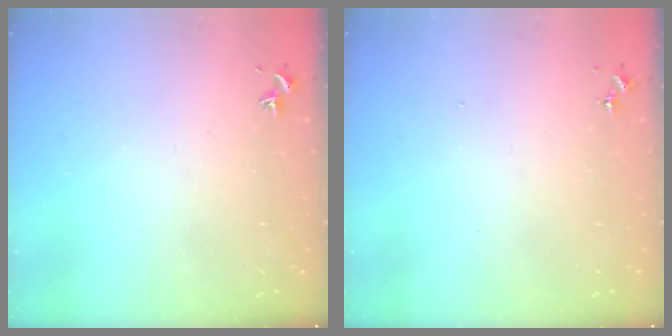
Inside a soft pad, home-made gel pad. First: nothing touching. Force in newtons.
{"total": 0.0}